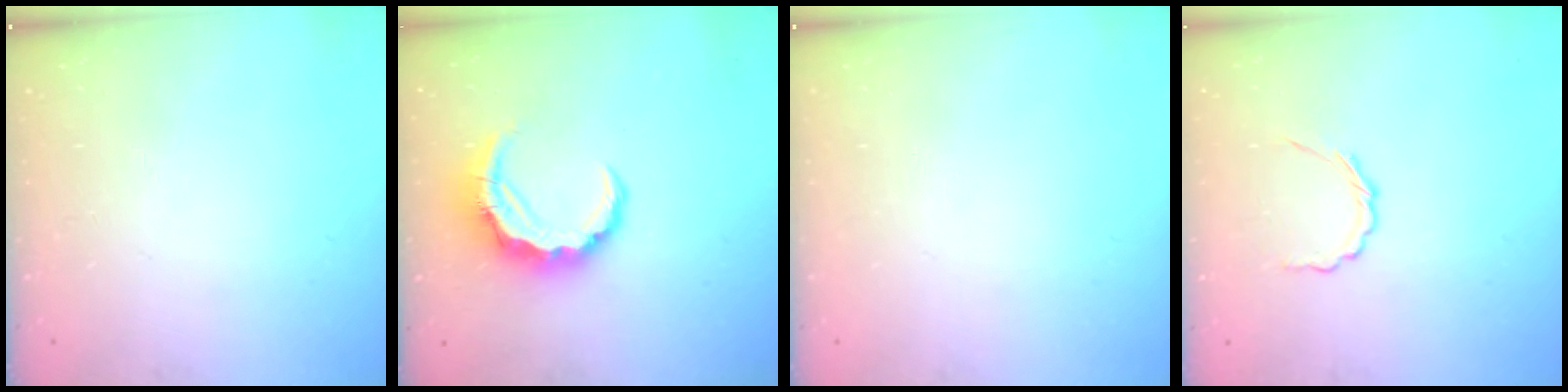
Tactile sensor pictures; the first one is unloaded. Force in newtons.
{"total": 7.5, "press": 7.4, "slide": 1.3}
{"total": 0.0}
{"total": 2.6, "press": 2.4, "slide": 1.0}